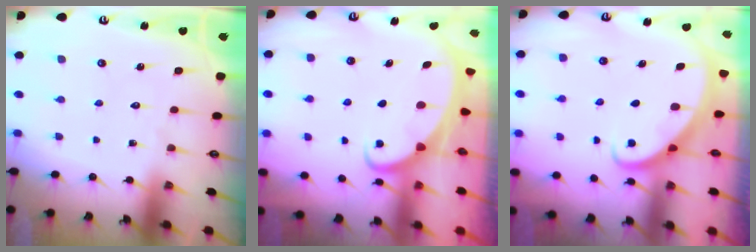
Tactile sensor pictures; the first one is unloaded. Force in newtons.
{"total": 2.1, "press": 2.0, "slide": 0.3}
{"total": 2.8, "press": 2.8, "slide": 0.2}